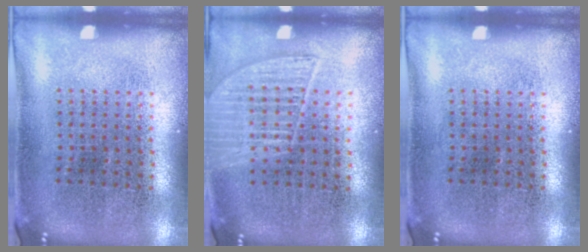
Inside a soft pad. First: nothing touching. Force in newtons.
{"total": 1.3, "press": 1.3, "slide": 0.5}
{"total": 0.0}